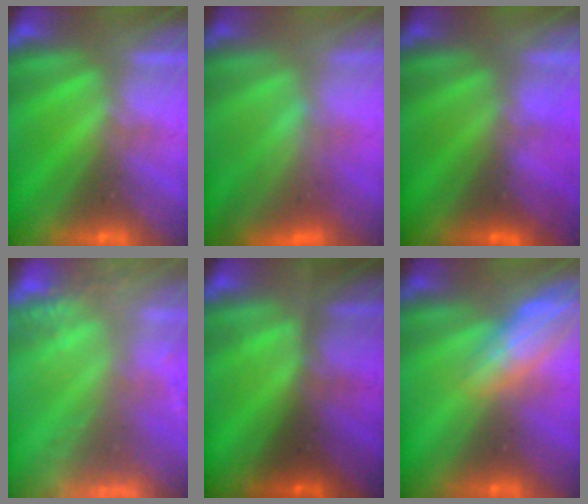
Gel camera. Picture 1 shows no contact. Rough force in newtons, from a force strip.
{"total": 3.4}
{"total": 2.9}
{"total": 7.9}
{"total": 1.3}
{"total": 2.6}